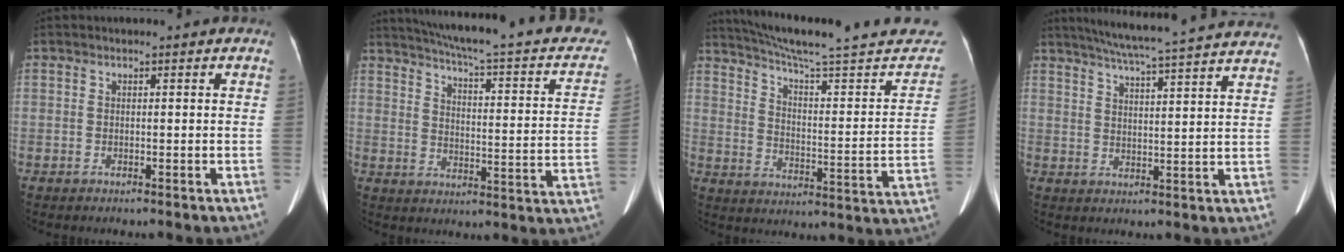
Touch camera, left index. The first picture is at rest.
{"total": 24.8, "force": [20.6, 3.7, 13.4], "torque": [-0.190, -0.029, 0.244]}
{"total": 29.1, "force": [26.2, 2.2, 12.4], "torque": [-0.180, -0.084, 0.334]}
{"total": 24.3, "force": [22.0, 0.4, 10.4], "torque": [-0.167, -0.020, 0.274]}